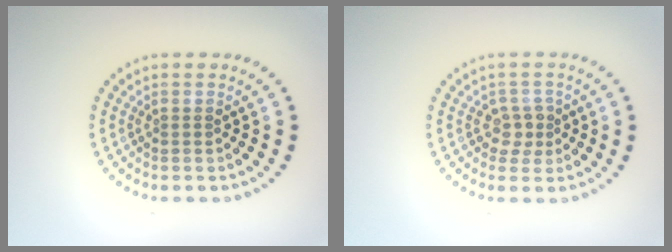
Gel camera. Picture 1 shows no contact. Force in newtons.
{"total": 1.9, "press": 1.6, "slide": 1.0}